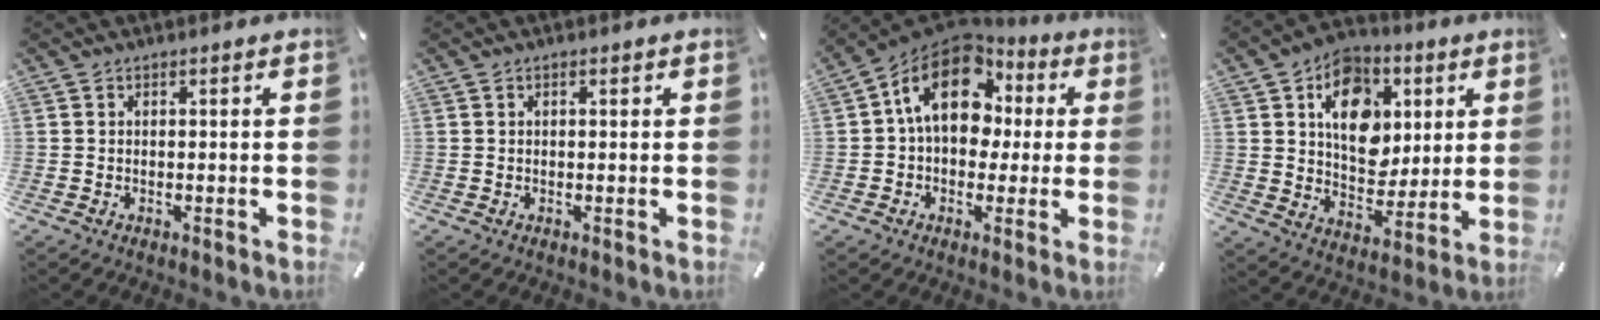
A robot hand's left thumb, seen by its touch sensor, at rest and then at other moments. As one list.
[{"total": 0.7, "force": [0.1, 0.5, 0.5], "torque": [-0.010, 0.004, 0.001]}, {"total": 15.9, "force": [3.8, 11.7, 10.1], "torque": [-0.184, -0.009, 0.066]}, {"total": 15.0, "force": [4.7, 11.8, 8.0], "torque": [-0.110, -0.014, 0.088]}]